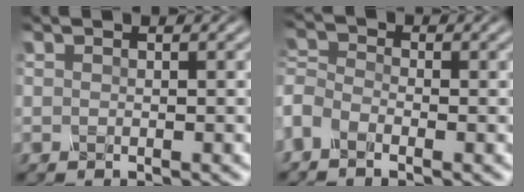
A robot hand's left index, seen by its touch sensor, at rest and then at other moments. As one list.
[{"total": 2.1, "force": [-1.7, 1.0, 0.7], "torque": [-0.035, 0.003, -0.034]}]